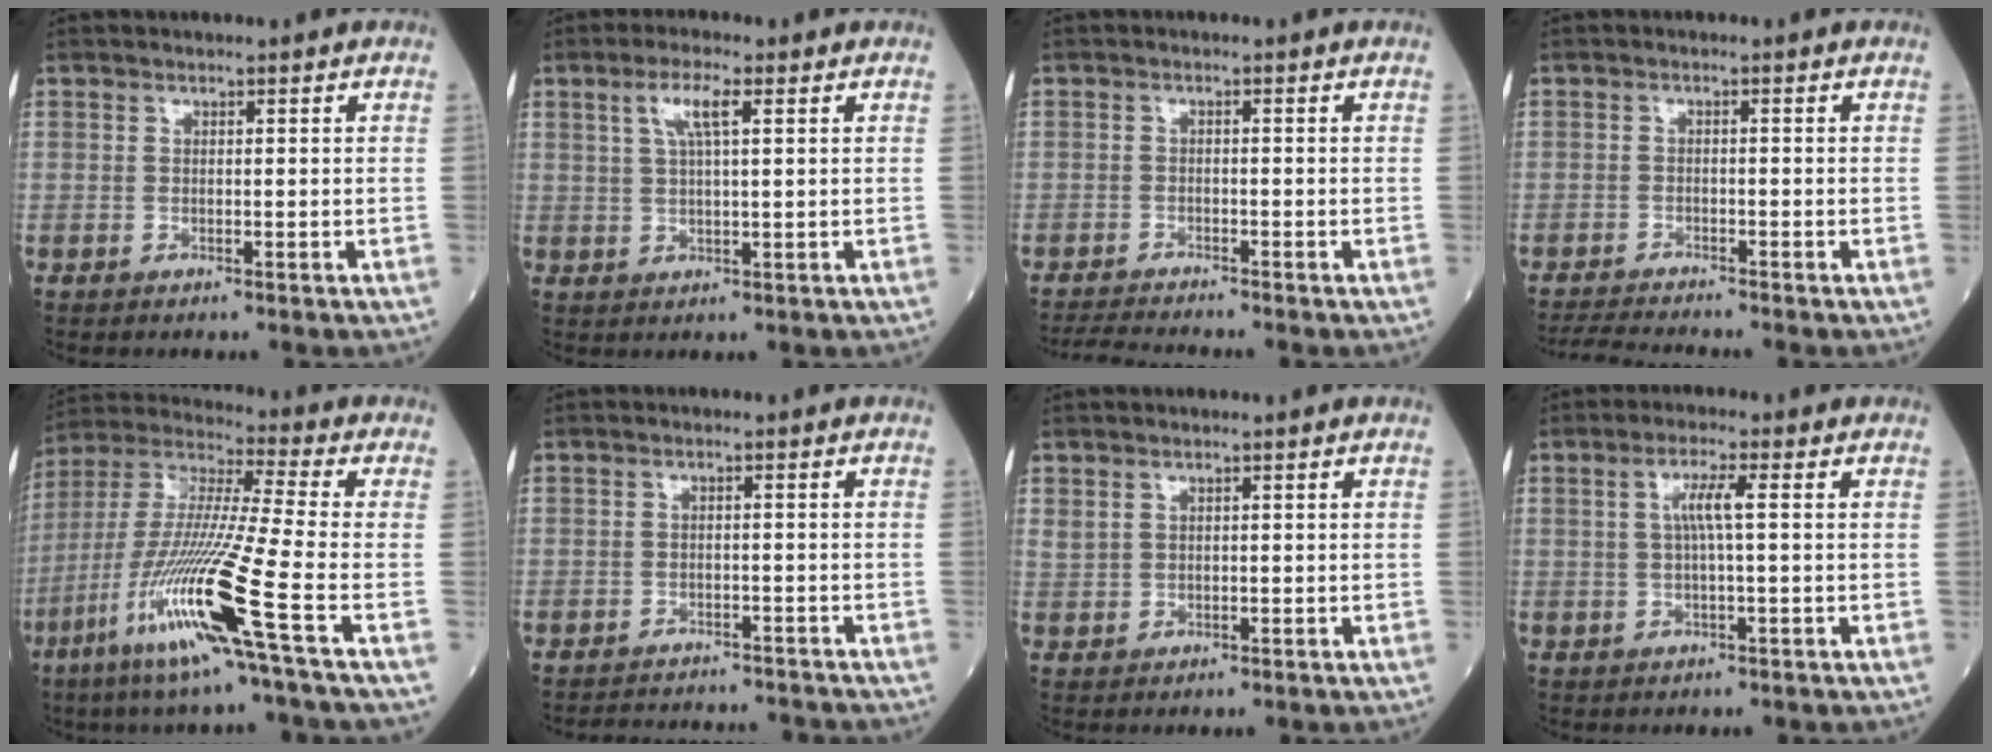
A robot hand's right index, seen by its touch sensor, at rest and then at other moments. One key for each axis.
{"total": 4.7, "fx": 1.9, "fy": 0.6, "fz": 4.2, "tx": -0.087, "ty": 0.008, "tz": 0.040}
{"total": 3.4, "fx": -3.3, "fy": -0.5, "fz": 0.4, "tx": -0.013, "ty": -0.021, "tz": -0.060}
{"total": 3.7, "fx": -3.7, "fy": -0.5, "fz": 0.5, "tx": -0.013, "ty": -0.023, "tz": -0.066}
{"total": 17.5, "fx": -7.5, "fy": -1.4, "fz": 15.7, "tx": -0.336, "ty": -0.034, "tz": -0.150}
{"total": 8.7, "fx": -8.5, "fy": 1.2, "fz": 1.3, "tx": -0.015, "ty": 0.005, "tz": -0.107}
{"total": 1.1, "fx": 0.8, "fy": 0.6, "fz": 0.4, "tx": -0.007, "ty": 0.004, "tz": 0.023}
{"total": 3.7, "fx": 0.6, "fy": -0.1, "fz": 3.6, "tx": -0.071, "ty": 0.007, "tz": 0.011}